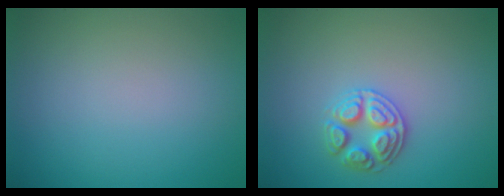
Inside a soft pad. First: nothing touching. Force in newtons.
{"total": 2.8, "press": 2.7, "slide": 0.6}